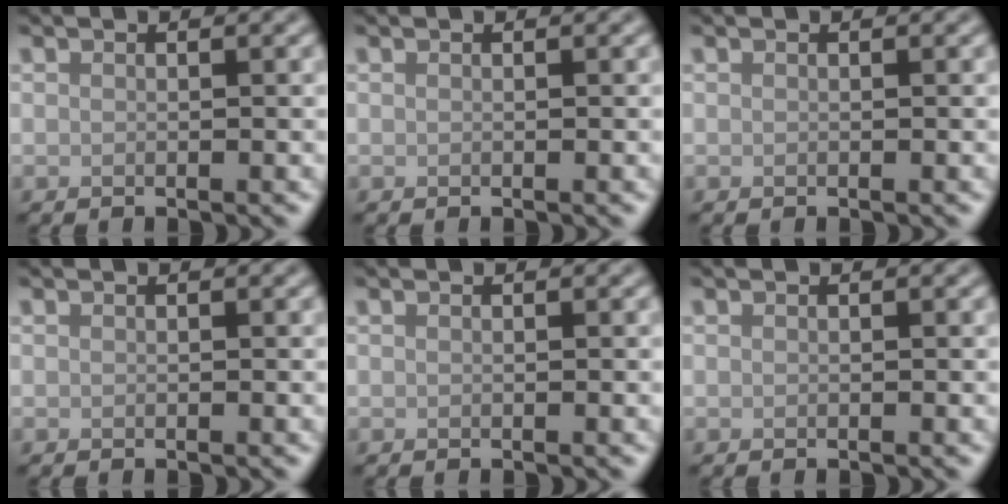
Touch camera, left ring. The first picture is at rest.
{"total": 0.0}
{"total": 0.0}
{"total": 0.0}
{"total": 0.0}
{"total": 0.0}